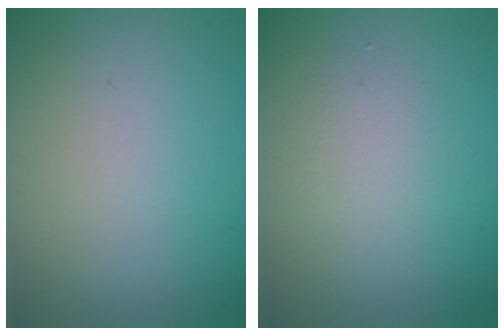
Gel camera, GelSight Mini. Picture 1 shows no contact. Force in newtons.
{"total": 1.8, "press": 1.8, "slide": 0.1}